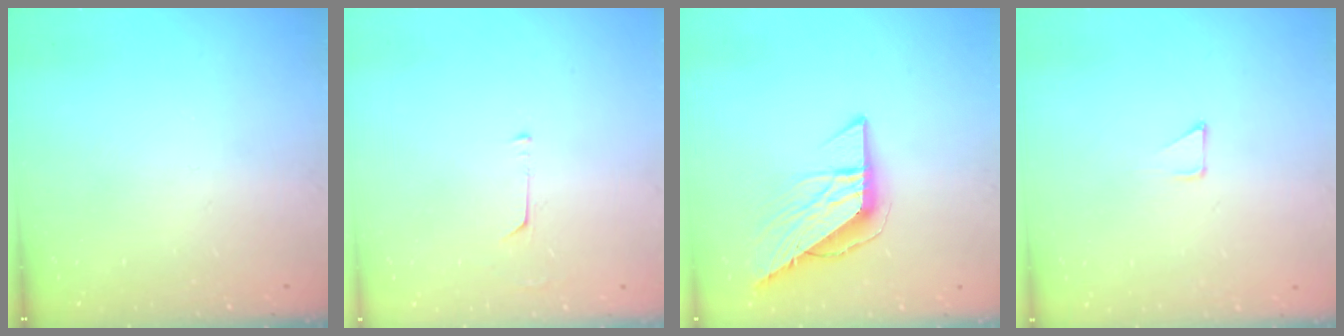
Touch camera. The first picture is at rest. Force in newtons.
{"total": 4.6, "press": 4.6, "slide": 0.3}
{"total": 10.6, "press": 10.5, "slide": 1.1}
{"total": 2.8, "press": 2.8, "slide": 0.2}